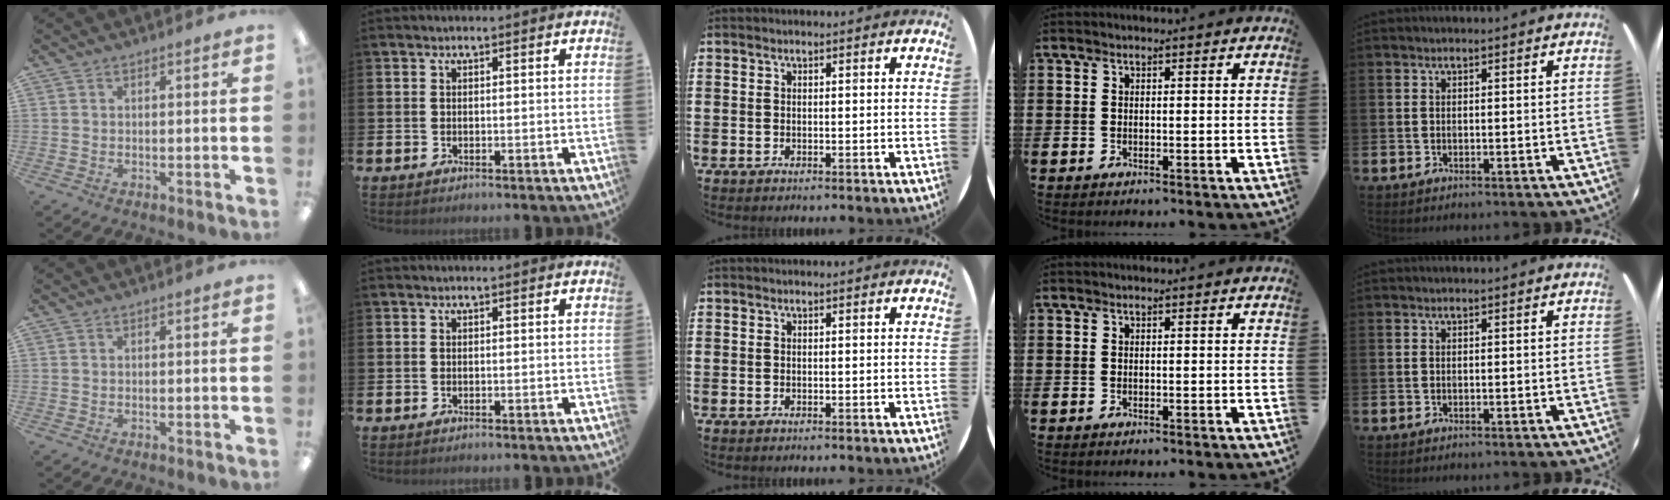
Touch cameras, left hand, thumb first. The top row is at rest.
{}